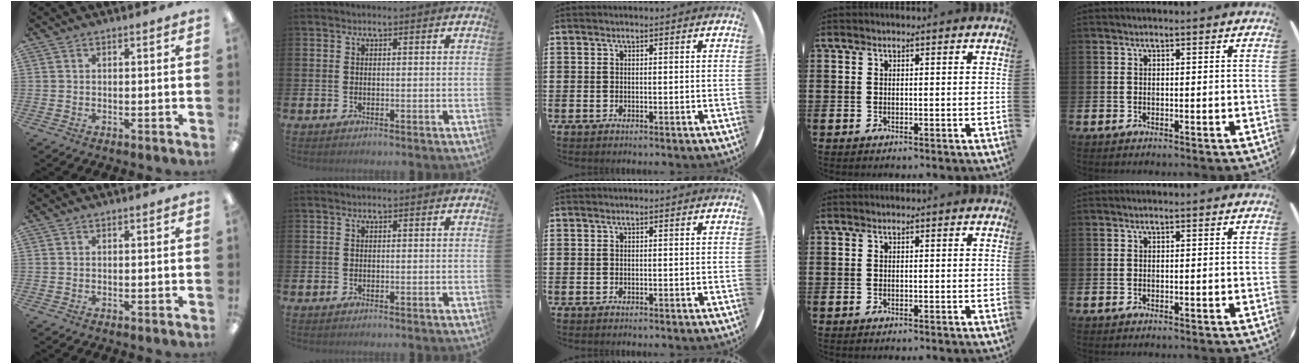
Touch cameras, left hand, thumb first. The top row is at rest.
{}